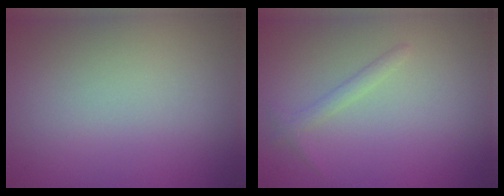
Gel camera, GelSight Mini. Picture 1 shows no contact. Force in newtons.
{"total": 1.1, "press": 1.1, "slide": 0.1}